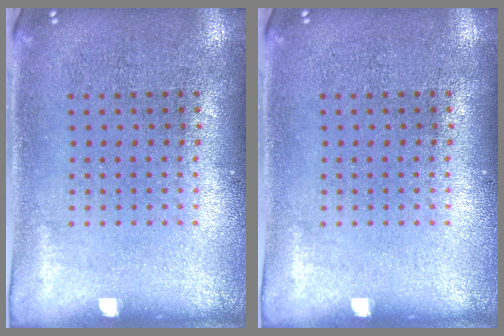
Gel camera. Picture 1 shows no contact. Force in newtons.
{"total": 0.0}